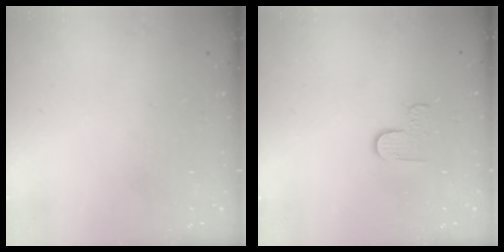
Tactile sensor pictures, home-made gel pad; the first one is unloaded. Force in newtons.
{"total": 3.4, "press": 3.4, "slide": 0.4}